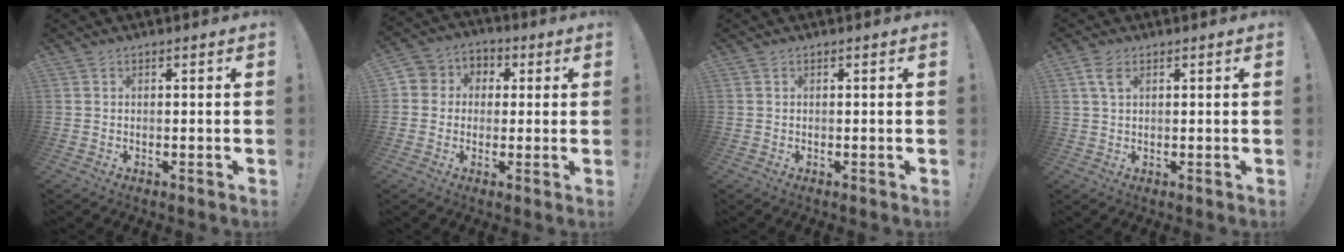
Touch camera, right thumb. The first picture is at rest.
{"total": 6.3, "force": [-1.1, 5.9, 1.7], "torque": [-0.022, 0.019, -0.017]}
{"total": 0.0}
{"total": 4.1, "force": [1.7, 2.2, 3.0], "torque": [-0.057, 0.003, 0.033]}